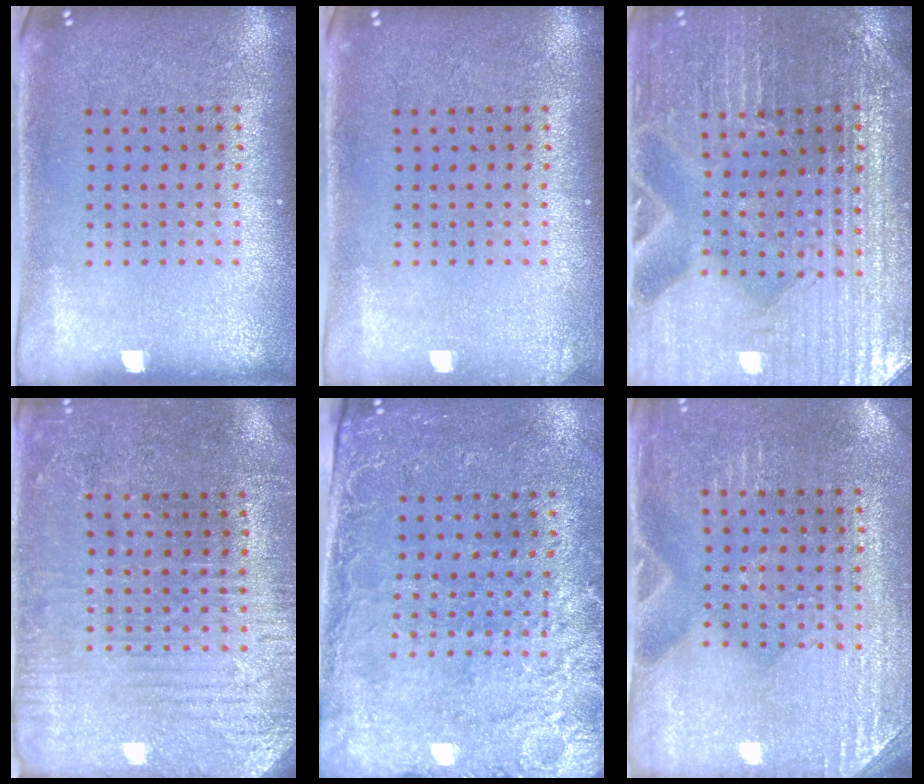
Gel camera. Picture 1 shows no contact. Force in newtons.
{"total": 0.6, "press": 0.6, "slide": 0.0}
{"total": 3.5, "press": 3.4, "slide": 0.3}
{"total": 3.0, "press": 2.9, "slide": 0.7}
{"total": 2.6, "press": 2.2, "slide": 1.2}
{"total": 3.0, "press": 2.9, "slide": 0.7}